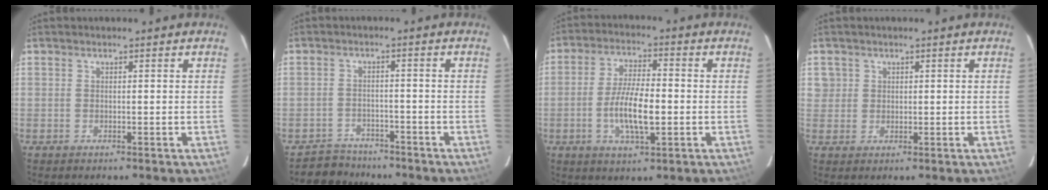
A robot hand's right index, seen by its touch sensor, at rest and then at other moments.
{"total": 5.2, "force": [-4.4, 2.9, -0.3], "torque": [-0.010, 0.018, -0.071]}
{"total": 9.2, "force": [-2.0, 2.8, 8.6], "torque": [-0.168, -0.002, -0.037]}
{"total": 2.8, "force": [0.8, 2.7, 0.1], "torque": [0.012, 0.013, 0.014]}